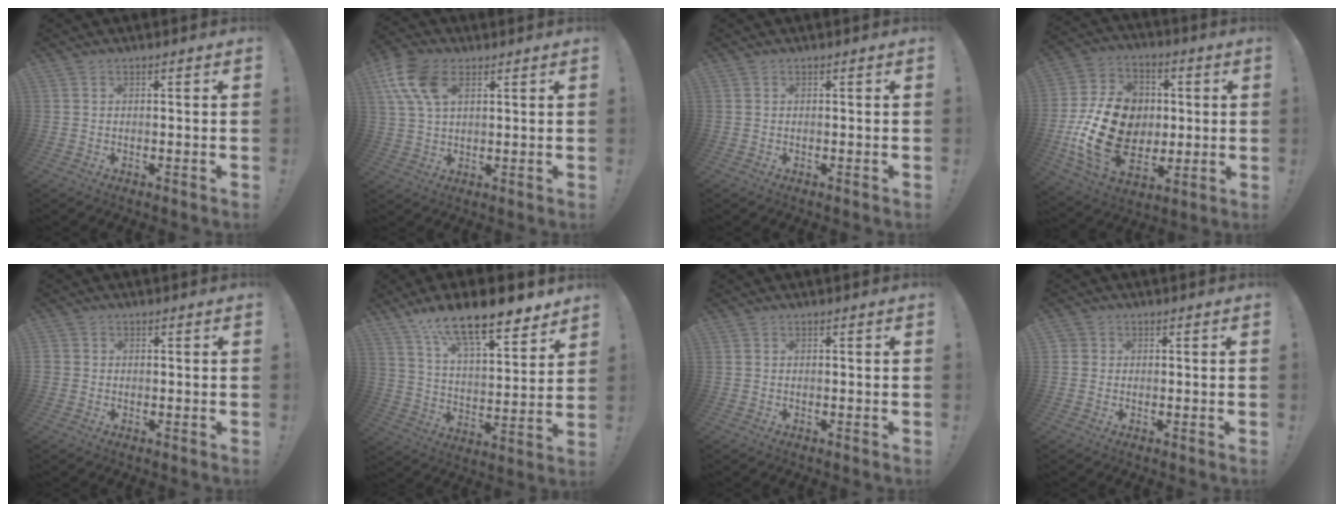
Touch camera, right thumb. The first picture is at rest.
{"total": 12.4, "force": [5.1, 7.5, 8.4], "torque": [-0.166, -0.009, 0.098]}
{"total": 0.0}
{"total": 22.2, "force": [-1.7, 16.9, 14.3], "torque": [-0.265, 0.011, -0.007]}
{"total": 1.5, "force": [0.0, 1.4, 0.5], "torque": [-0.006, 0.005, 0.002]}
{"total": 16.4, "force": [12.7, 4.6, 9.3], "torque": [-0.162, -0.092, 0.222]}
{"total": 0.0}
{"total": 2.0, "force": [0.3, 1.9, 0.6], "torque": [-0.005, 0.001, 0.006]}